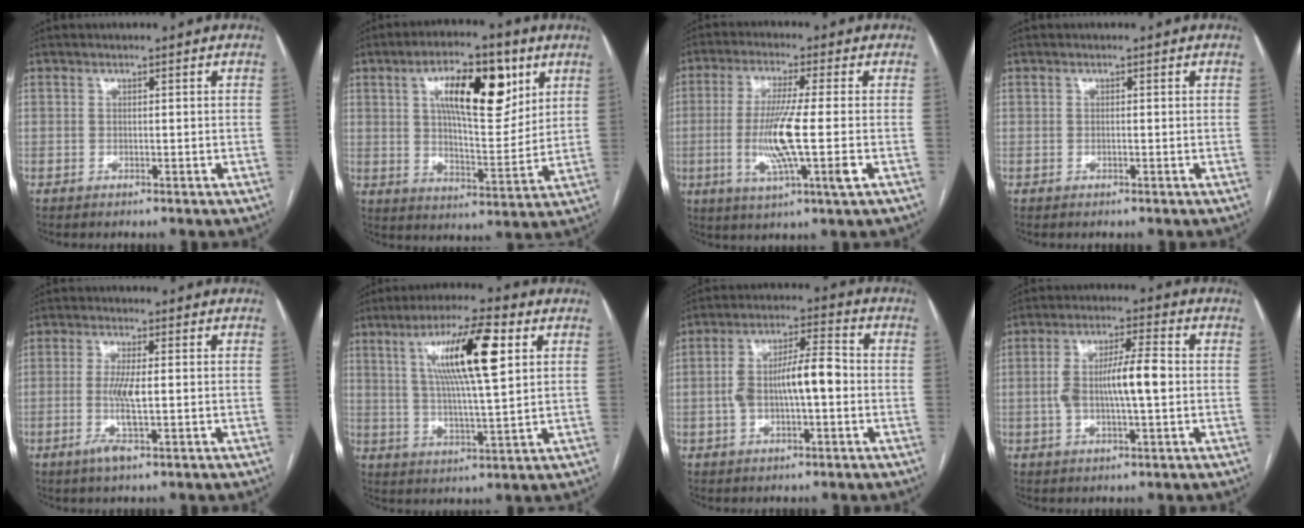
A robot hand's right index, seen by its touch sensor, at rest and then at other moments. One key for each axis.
{"total": 14.5, "fx": 6.1, "fy": 4.9, "fz": 12.2, "tx": -0.197, "ty": 0.012, "tz": 0.100}
{"total": 11.1, "fx": -1.8, "fy": -0.2, "fz": 10.9, "tx": -0.216, "ty": -0.015, "tz": -0.038}
{"total": 0.0}
{"total": 5.1, "fx": -1.1, "fy": 0.4, "fz": 4.9, "tx": -0.109, "ty": -0.011, "tz": -0.020}
{"total": 13.3, "fx": 4.4, "fy": 1.3, "fz": 12.4, "tx": -0.226, "ty": 0.011, "tz": 0.077}
{"total": 9.8, "fx": -0.8, "fy": 2.9, "fz": 9.3, "tx": -0.178, "ty": 0.029, "tz": -0.012}
{"total": 9.2, "fx": -0.3, "fy": 1.9, "fz": 9.0, "tx": -0.170, "ty": 0.017, "tz": -0.005}